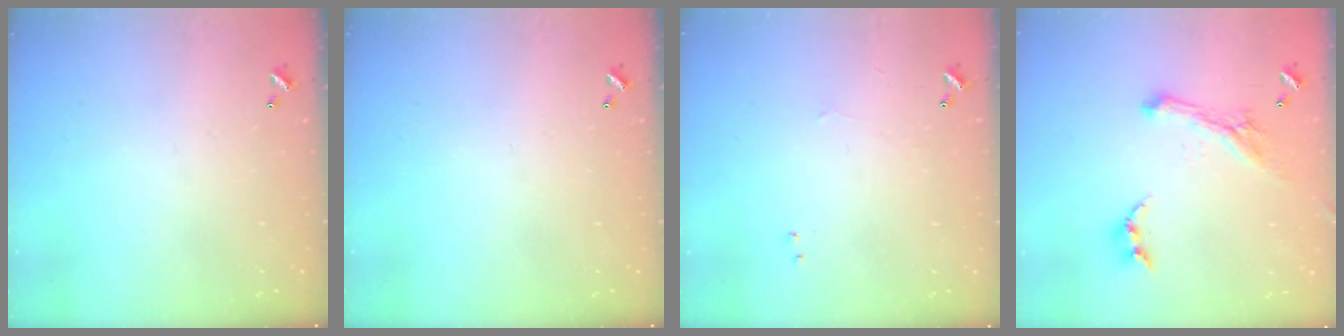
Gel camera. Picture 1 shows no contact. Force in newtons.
{"total": 0.0}
{"total": 0.7, "press": 0.4, "slide": 0.5}
{"total": 2.2, "press": 2.1, "slide": 0.5}